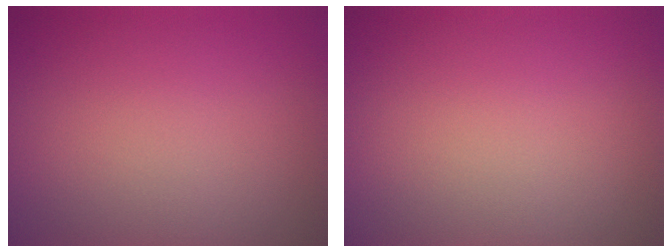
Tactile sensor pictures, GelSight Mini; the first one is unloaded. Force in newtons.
{"total": 0.0}